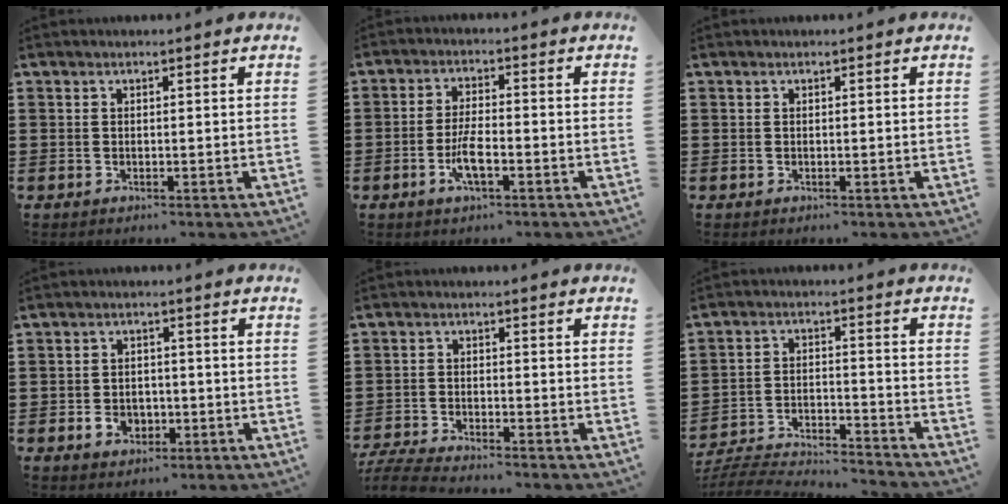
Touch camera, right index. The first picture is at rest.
{"total": 5.0, "force": [-1.9, 1.4, 4.4], "torque": [-0.095, -0.004, -0.040]}
{"total": 0.0}
{"total": 3.4, "force": [-1.3, 2.7, 1.7], "torque": [-0.038, 0.004, -0.025]}
{"total": 4.1, "force": [-4.0, 0.0, 0.9], "torque": [-0.036, -0.013, -0.085]}
{"total": 5.4, "force": [-5.3, 0.3, 1.1], "torque": [-0.038, -0.007, -0.112]}